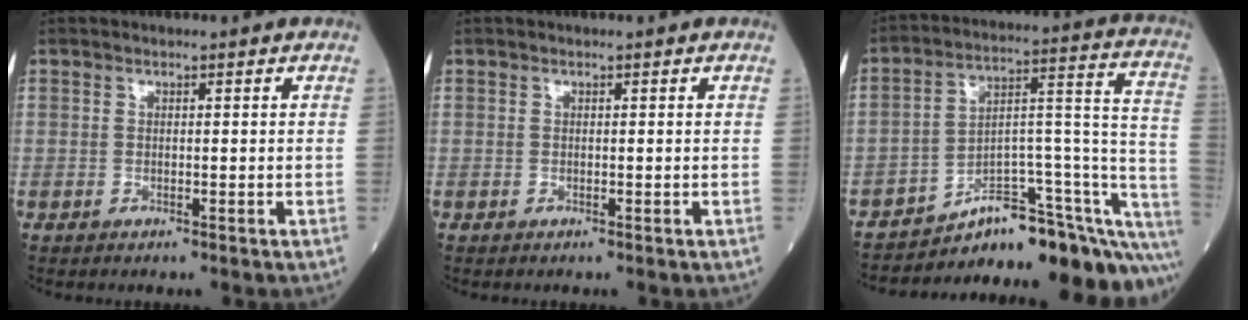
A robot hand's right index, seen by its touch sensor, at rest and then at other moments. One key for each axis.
{"total": 0.0}
{"total": 20.0, "fx": -18.2, "fy": 2.4, "fz": 8.0, "tx": -0.039, "ty": 0.065, "tz": -0.262}